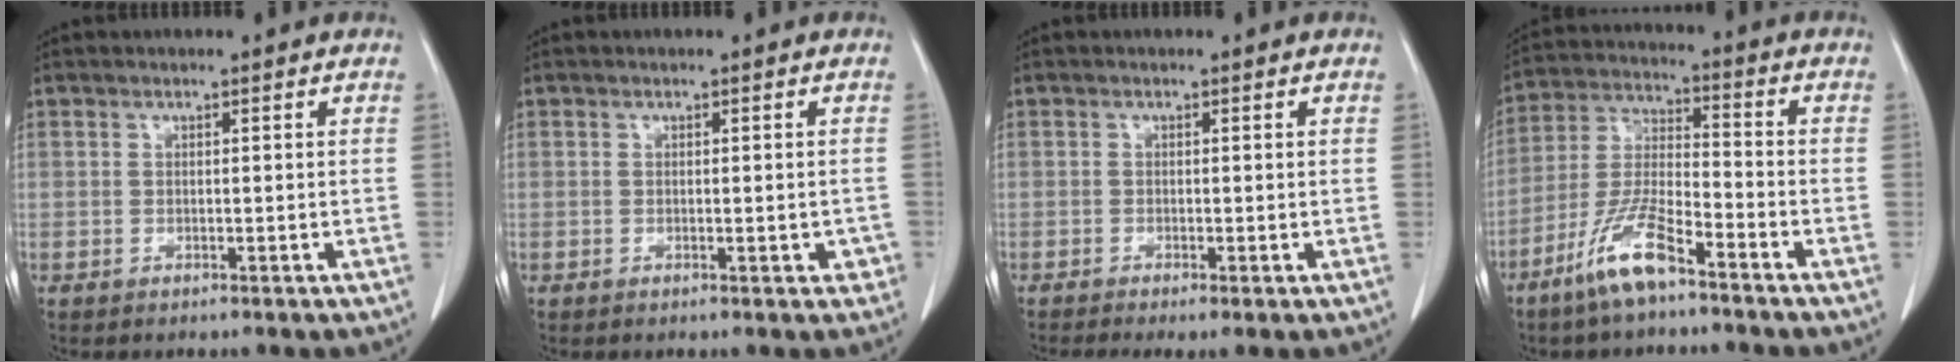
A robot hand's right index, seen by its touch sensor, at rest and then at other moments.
{"total": 2.1, "force": [-0.6, 0.8, 1.8], "torque": [-0.014, 0.002, -0.004]}
{"total": 2.8, "force": [-1.5, 0.5, 2.3], "torque": [-0.037, -0.010, -0.025]}
{"total": 10.0, "force": [-6.7, 1.5, 7.2], "torque": [-0.157, -0.015, -0.137]}